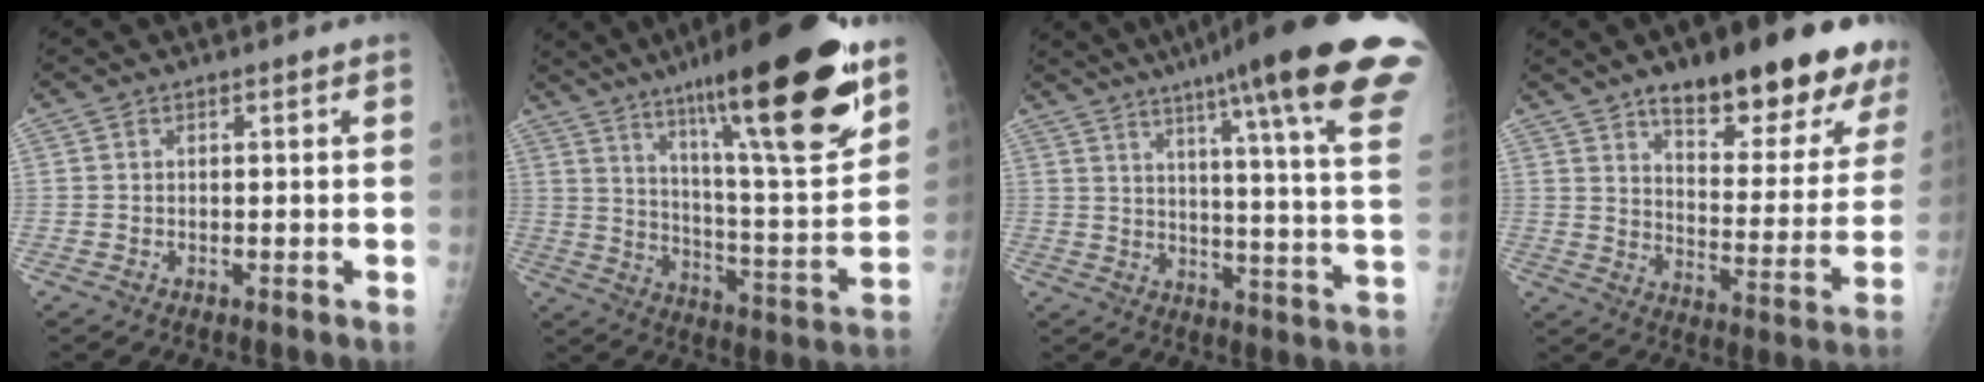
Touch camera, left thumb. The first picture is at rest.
{"total": 27.7, "force": [16.9, 4.7, 21.5], "torque": [-0.315, -0.066, 0.271]}
{"total": 28.1, "force": [18.4, 2.1, 21.2], "torque": [-0.254, -0.073, 0.241]}
{"total": 24.9, "force": [16.3, 7.6, 17.2], "torque": [-0.185, -0.069, 0.228]}